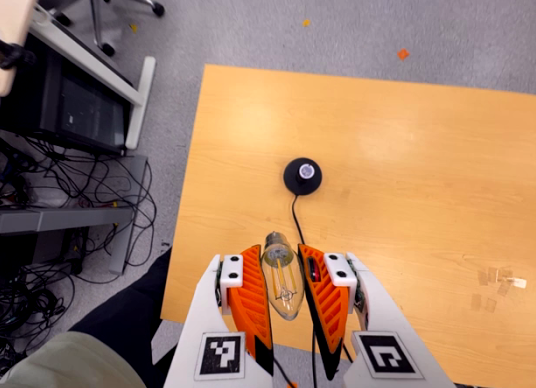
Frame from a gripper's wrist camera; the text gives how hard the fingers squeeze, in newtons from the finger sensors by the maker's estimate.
{"total": 17.8, "left": 18.9, "right": 16.7}